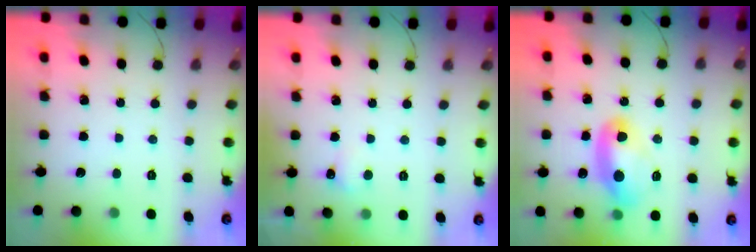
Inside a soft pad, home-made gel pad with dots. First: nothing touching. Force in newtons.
{"total": 4.7, "press": 4.5, "slide": 1.5}
{"total": 11.1, "press": 10.9, "slide": 2.2}